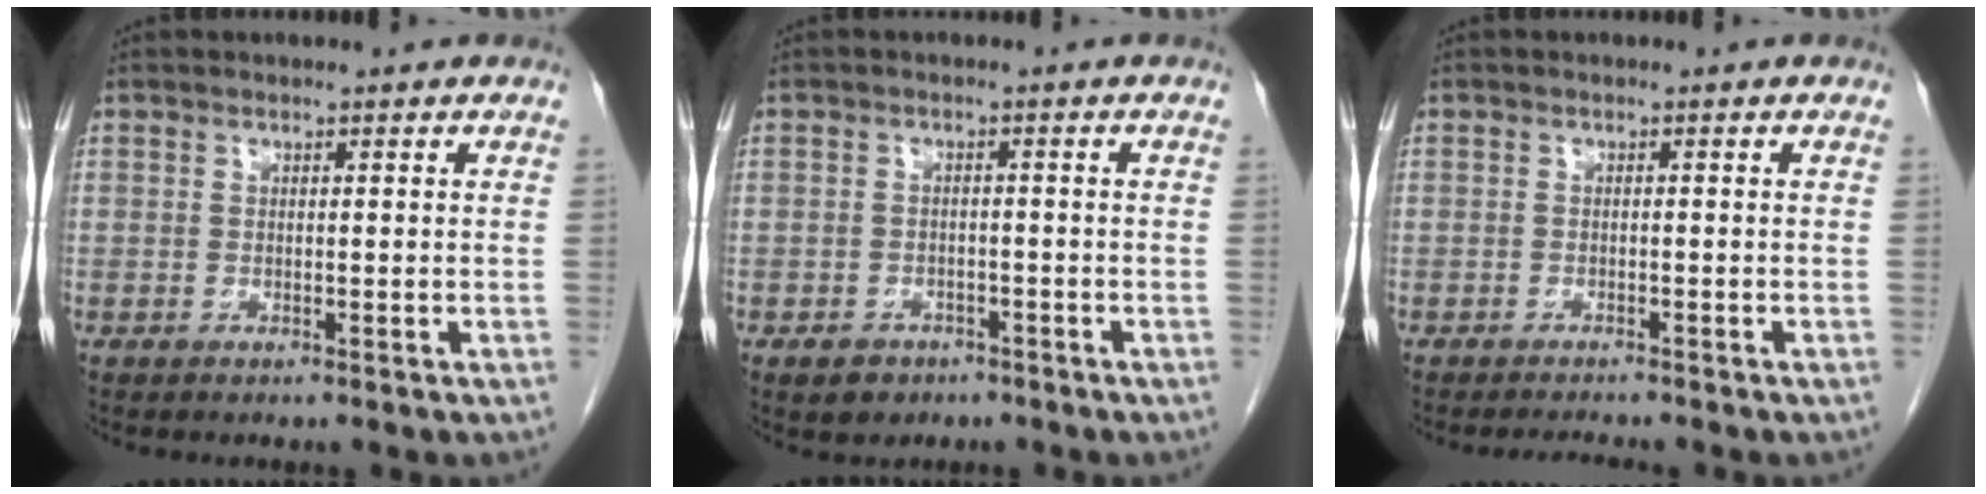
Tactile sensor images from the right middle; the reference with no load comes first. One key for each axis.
{"total": 3.3, "fx": -2.0, "fy": 2.4, "fz": 0.9, "tx": -0.014, "ty": 0.006, "tz": -0.022}
{"total": 1.9, "fx": -1.9, "fy": -0.2, "fz": 0.4, "tx": -0.008, "ty": -0.007, "tz": -0.027}